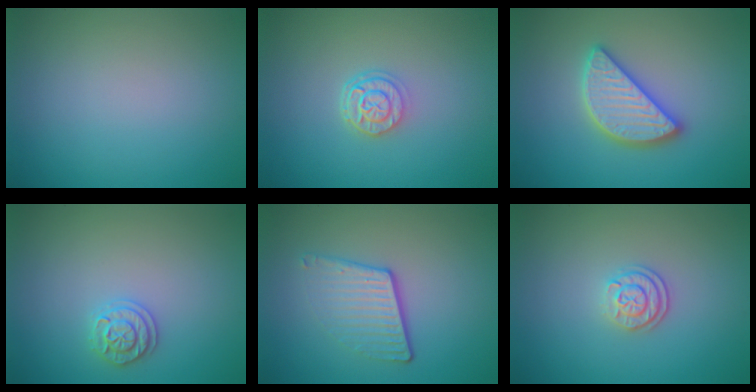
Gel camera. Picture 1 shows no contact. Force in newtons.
{"total": 2.6, "press": 2.1, "slide": 1.5}
{"total": 4.7, "press": 4.7, "slide": 0.5}
{"total": 1.9, "press": 1.9, "slide": 0.2}
{"total": 4.0, "press": 2.7, "slide": 3.0}
{"total": 2.3, "press": 1.9, "slide": 1.2}